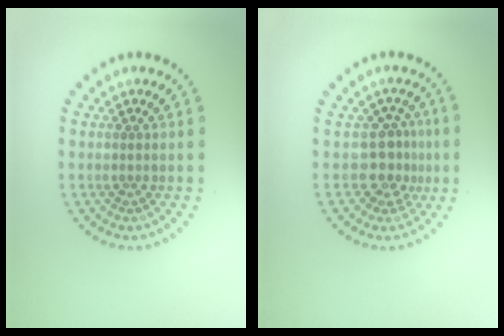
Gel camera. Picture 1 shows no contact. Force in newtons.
{"total": 2.9, "press": 2.4, "slide": 1.6}